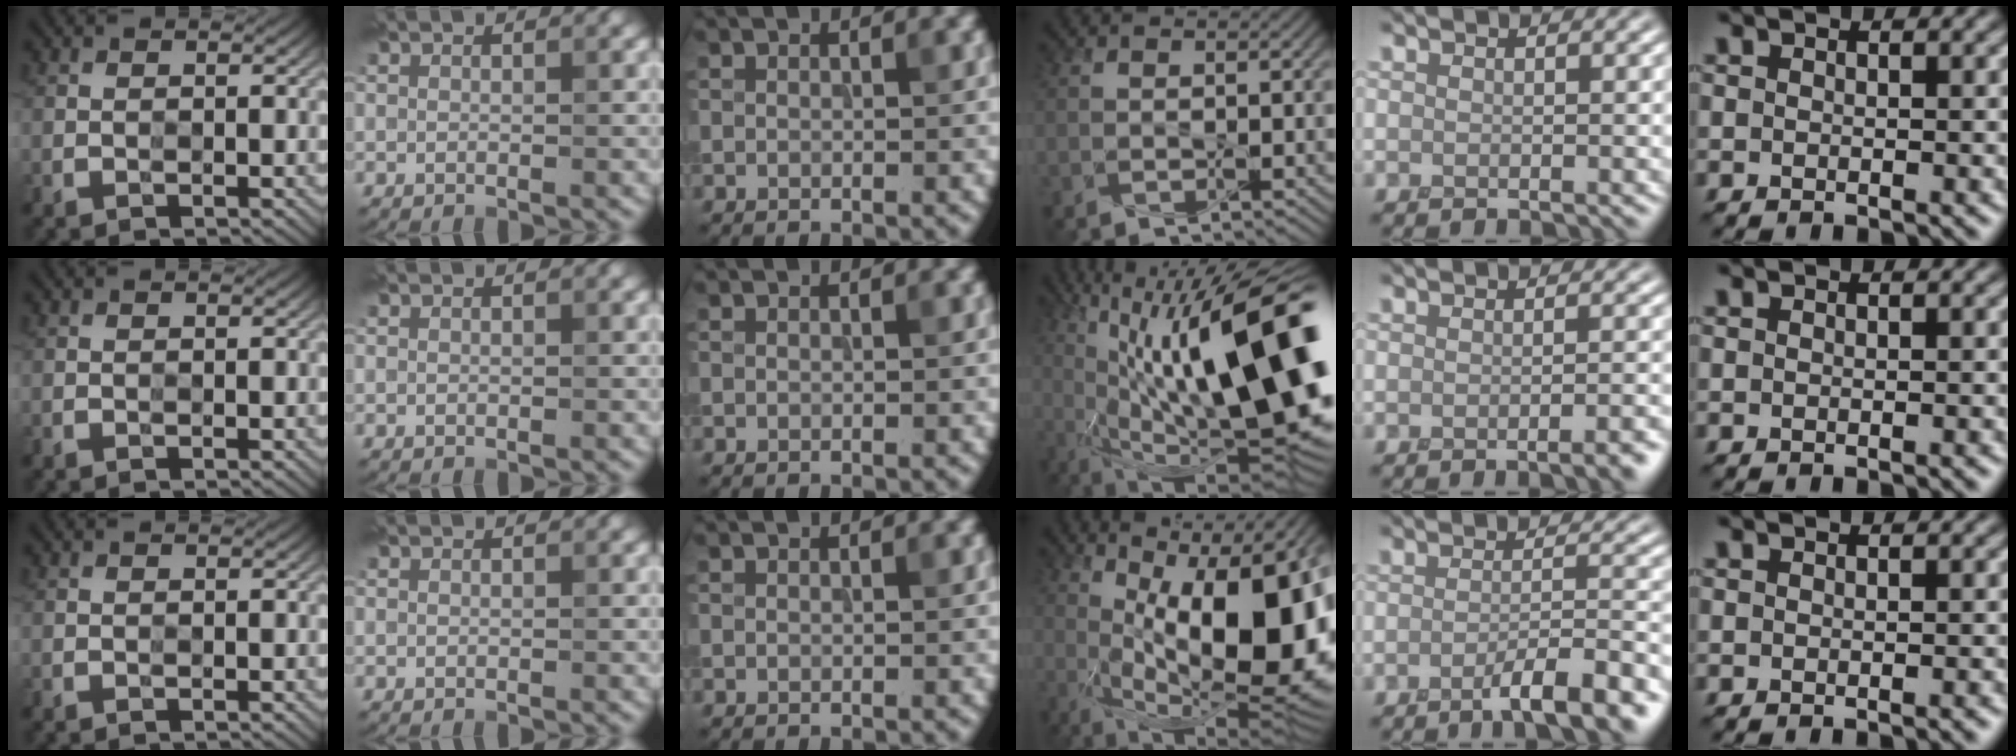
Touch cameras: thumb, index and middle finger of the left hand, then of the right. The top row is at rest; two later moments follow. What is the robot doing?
{"motion": "press", "object": "syringe"}